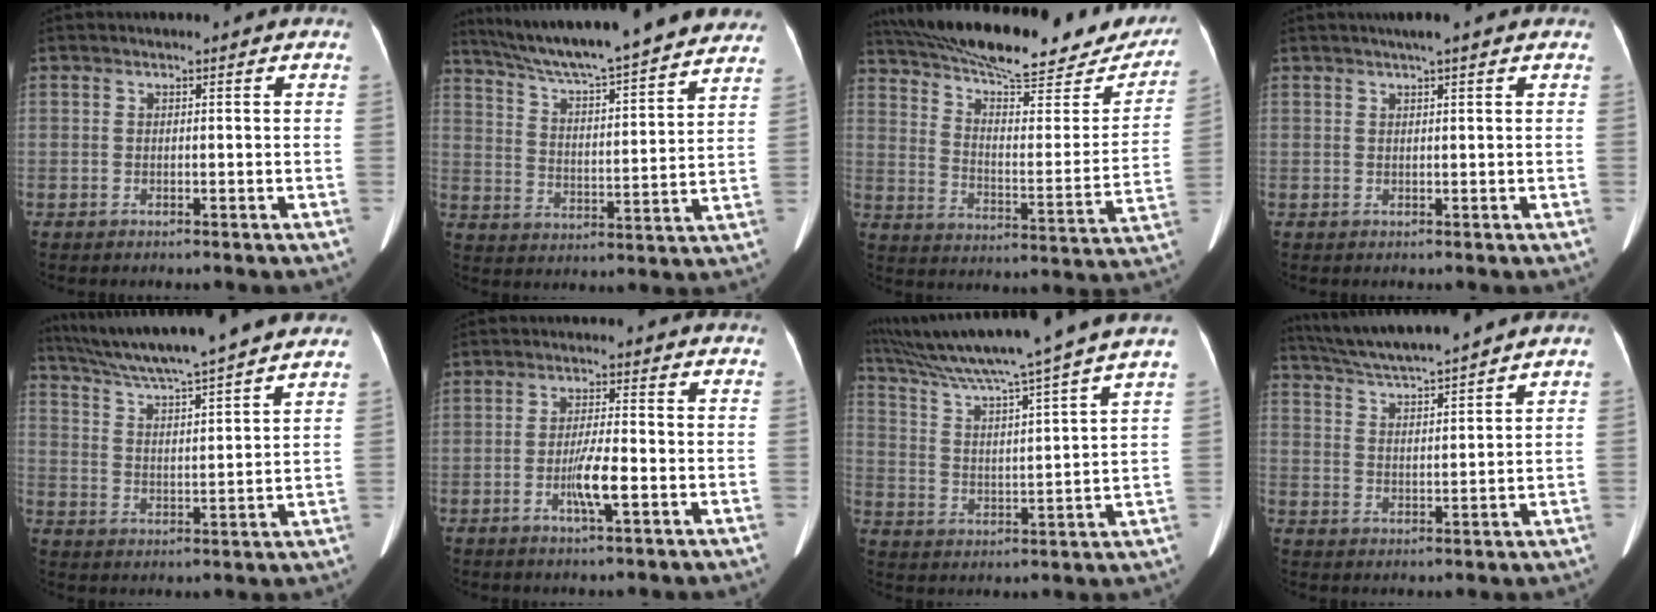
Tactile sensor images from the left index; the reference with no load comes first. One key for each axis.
{"total": 25.4, "fx": 22.6, "fy": 2.0, "fz": 11.4, "tx": -0.191, "ty": -0.011, "tz": 0.312}
{"total": 29.3, "fx": 24.5, "fy": 7.3, "fz": 14.3, "tx": -0.237, "ty": -0.014, "tz": 0.328}
{"total": 3.4, "fx": 2.6, "fy": -0.1, "fz": 2.2, "tx": -0.028, "ty": 0.023, "tz": 0.039}
{"total": 20.1, "fx": 17.7, "fy": -0.1, "fz": 9.5, "tx": -0.164, "ty": 0.011, "tz": 0.263}
{"total": 5.2, "fx": -2.2, "fy": 0.3, "fz": 4.7, "tx": -0.093, "ty": -0.009, "tz": -0.039}
{"total": 20.2, "fx": 17.1, "fy": -2.5, "fz": 10.6, "tx": -0.189, "ty": -0.015, "tz": 0.257}
{"total": 11.4, "fx": 10.3, "fy": -0.9, "fz": 4.8, "tx": -0.093, "ty": 0.015, "tz": 0.174}